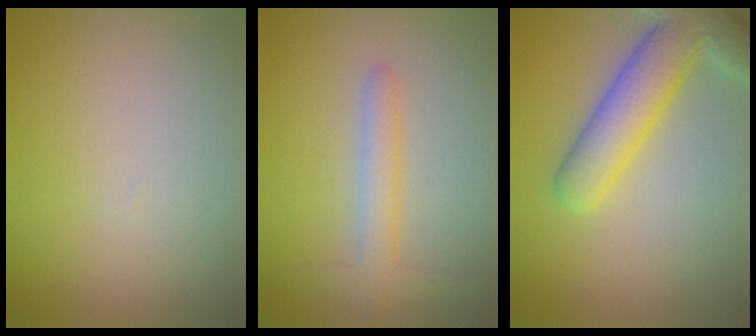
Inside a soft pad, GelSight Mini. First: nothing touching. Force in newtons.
{"total": 2.6, "press": 2.6, "slide": 0.2}
{"total": 6.8, "press": 6.8, "slide": 0.6}